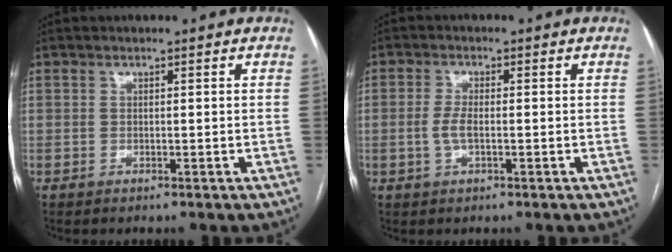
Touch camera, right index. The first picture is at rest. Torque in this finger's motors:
{"motor_torque": [0.58, -0.01, 0.38, 0.09]}